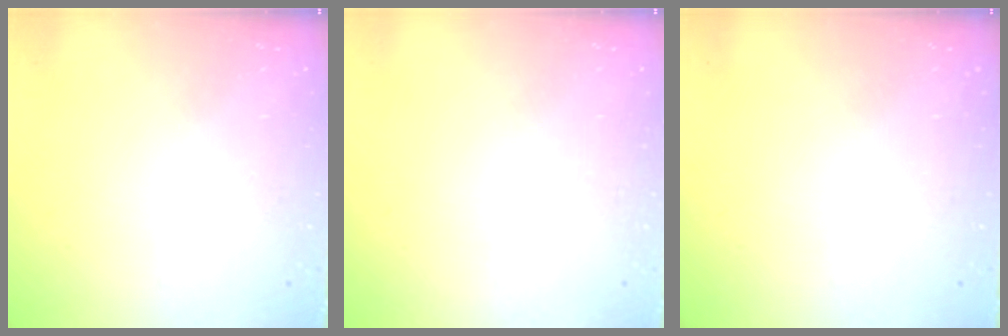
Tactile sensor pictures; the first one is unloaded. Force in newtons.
{"total": 0.0}
{"total": 0.0}